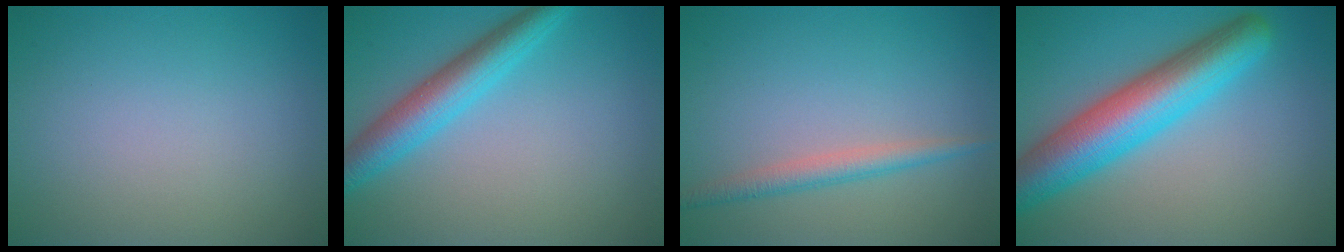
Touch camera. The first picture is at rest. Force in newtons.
{"total": 4.8, "press": 4.8, "slide": 0.1}
{"total": 2.2, "press": 2.2, "slide": 0.0}
{"total": 8.5, "press": 8.5, "slide": 0.3}